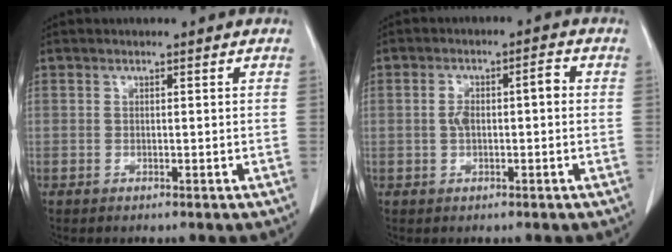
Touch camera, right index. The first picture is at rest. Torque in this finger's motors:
{"motor_torque": [0.15, -0.02, 0.07, 0.03]}